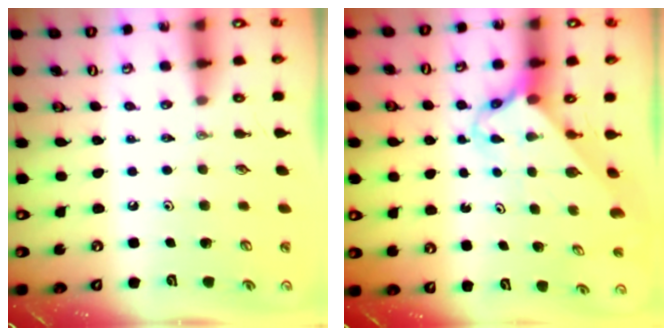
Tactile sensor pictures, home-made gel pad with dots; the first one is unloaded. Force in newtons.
{"total": 2.7, "press": 2.7, "slide": 0.3}